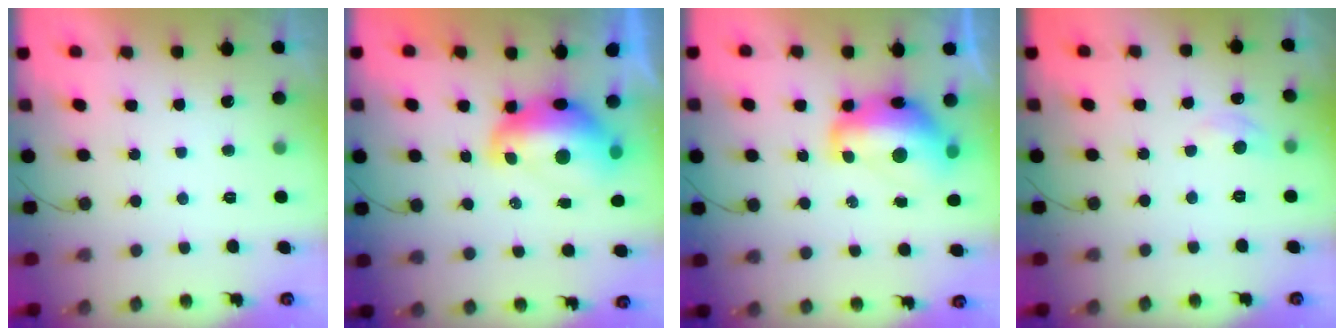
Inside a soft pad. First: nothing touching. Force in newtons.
{"total": 12.3, "press": 12.3, "slide": 1.1}
{"total": 14.6, "press": 14.6, "slide": 1.0}
{"total": 5.6, "press": 5.6, "slide": 0.5}